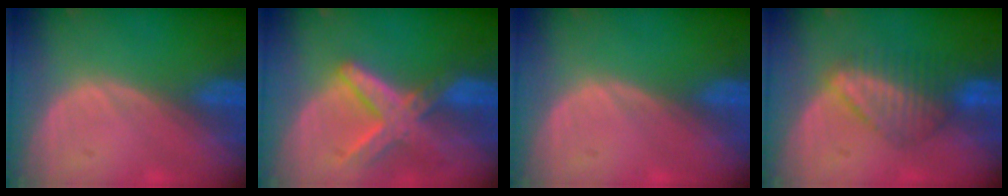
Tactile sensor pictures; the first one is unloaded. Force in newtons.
{"total": 8.2, "press": 7.1, "slide": 4.1}
{"total": 0.0}
{"total": 6.3, "press": 6.1, "slide": 1.4}